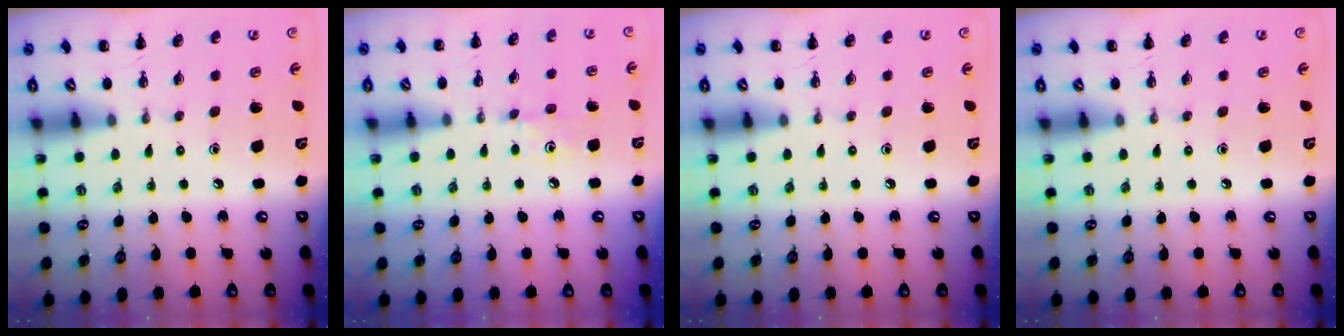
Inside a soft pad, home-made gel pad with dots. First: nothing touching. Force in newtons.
{"total": 5.9, "press": 5.7, "slide": 1.6}
{"total": 0.0}
{"total": 0.0}